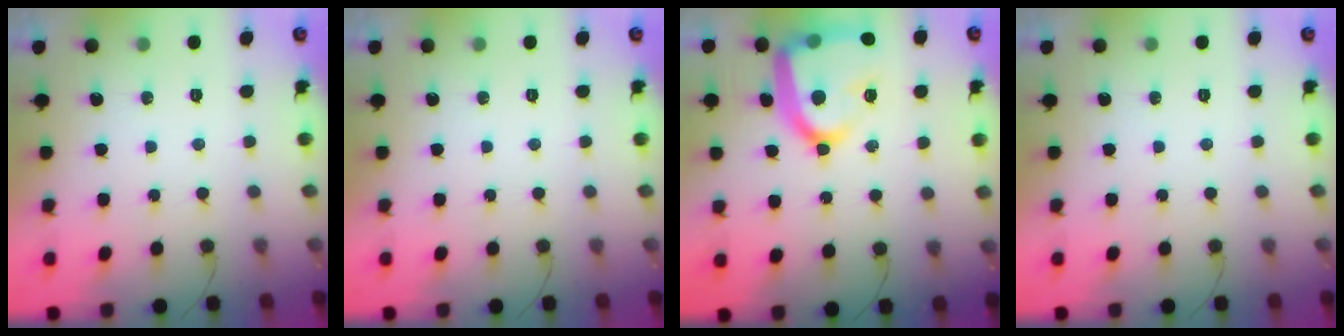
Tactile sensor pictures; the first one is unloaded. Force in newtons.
{"total": 0.0}
{"total": 19.8, "press": 19.7, "slide": 1.4}
{"total": 0.0}